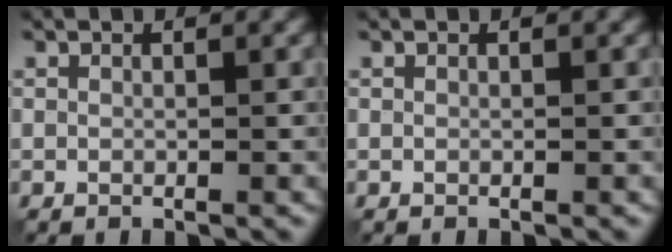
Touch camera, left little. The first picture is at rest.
{"total": 0.0}